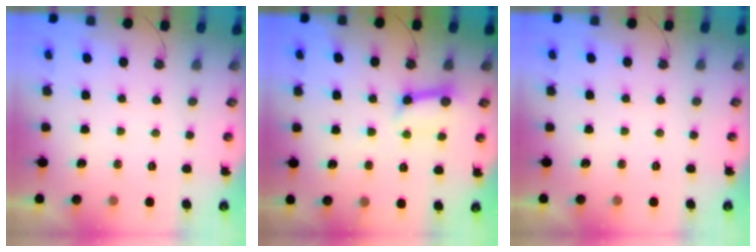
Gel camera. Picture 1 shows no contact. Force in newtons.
{"total": 11.3, "press": 11.2, "slide": 1.5}
{"total": 0.0}